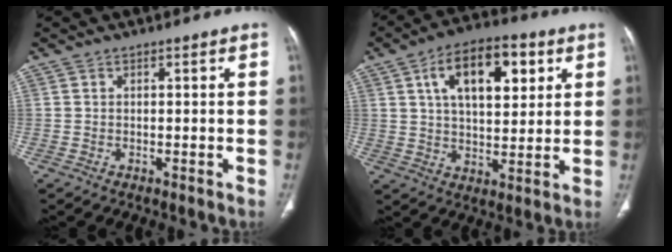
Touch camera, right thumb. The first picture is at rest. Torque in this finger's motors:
{"motor_torque": [0.70, 4.31, 1.19, 0.07, 0.12]}